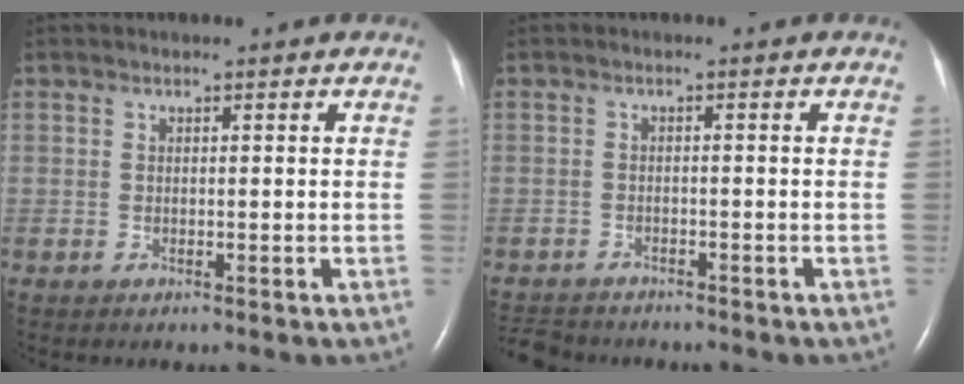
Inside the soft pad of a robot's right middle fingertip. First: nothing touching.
{"total": 4.9, "force": [-4.7, 1.4, 0.7], "torque": [-0.013, -0.013, -0.077]}